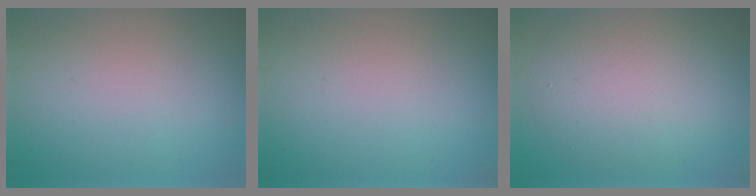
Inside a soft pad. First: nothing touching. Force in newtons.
{"total": 0.0}
{"total": 6.7, "press": 6.7, "slide": 0.8}